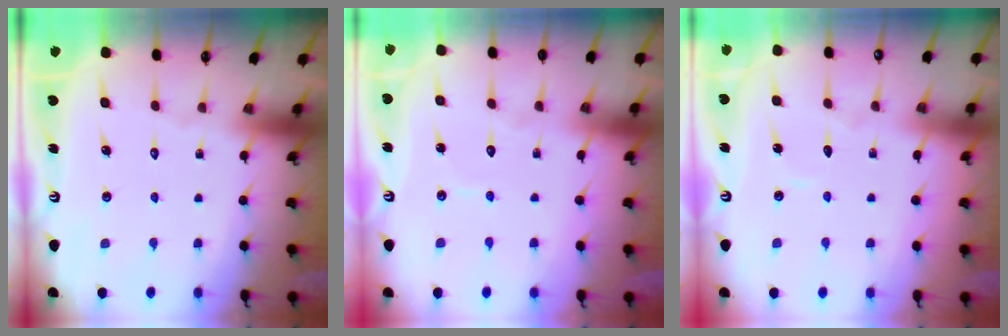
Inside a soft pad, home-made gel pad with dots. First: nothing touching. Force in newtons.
{"total": 3.4, "press": 3.4, "slide": 0.3}
{"total": 3.4, "press": 3.4, "slide": 0.1}